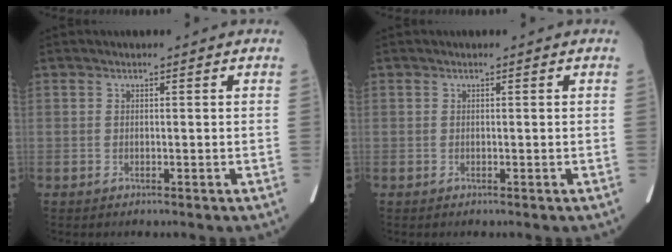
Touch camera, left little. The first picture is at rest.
{"total": 0.0}